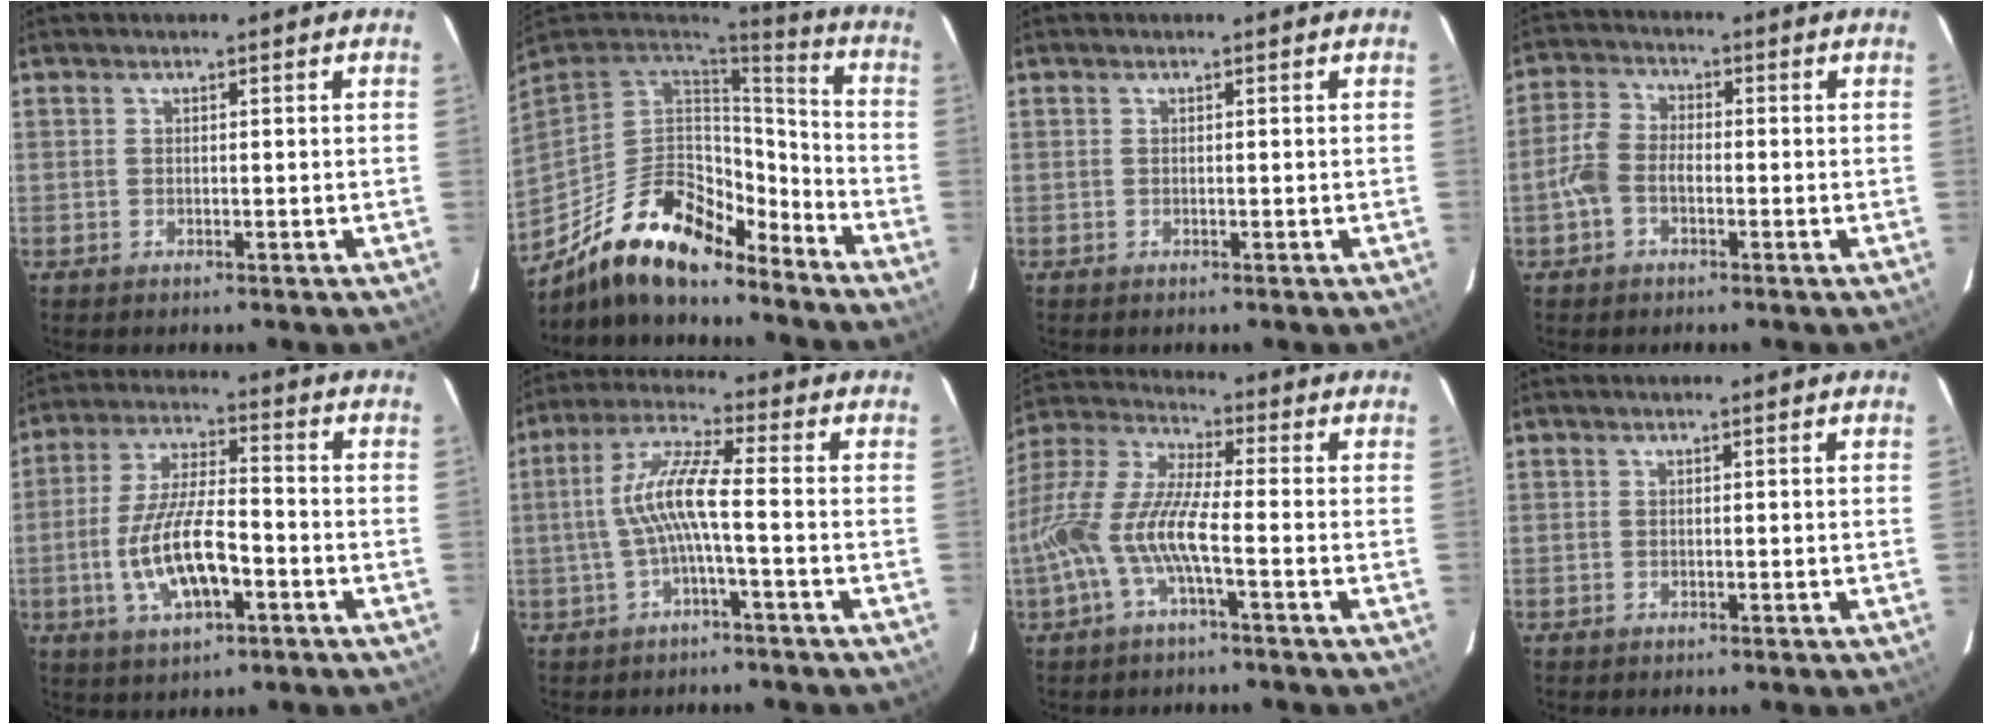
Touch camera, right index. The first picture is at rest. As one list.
[{"total": 20.8, "force": [-14.8, 8.3, 12.0], "torque": [-0.245, -0.006, -0.256]}, {"total": 0.0}, {"total": 5.3, "force": [-2.0, 3.4, 3.6], "torque": [-0.081, 0.013, -0.040]}, {"total": 13.0, "force": [-4.2, 4.3, 11.5], "torque": [-0.234, -0.005, -0.071]}, {"total": 8.0, "force": [-1.6, 0.2, 7.8], "torque": [-0.171, 0.013, -0.028]}, {"total": 12.3, "force": [-3.8, 2.0, 11.5], "torque": [-0.247, 0.000, -0.078]}, {"total": 0.0}]